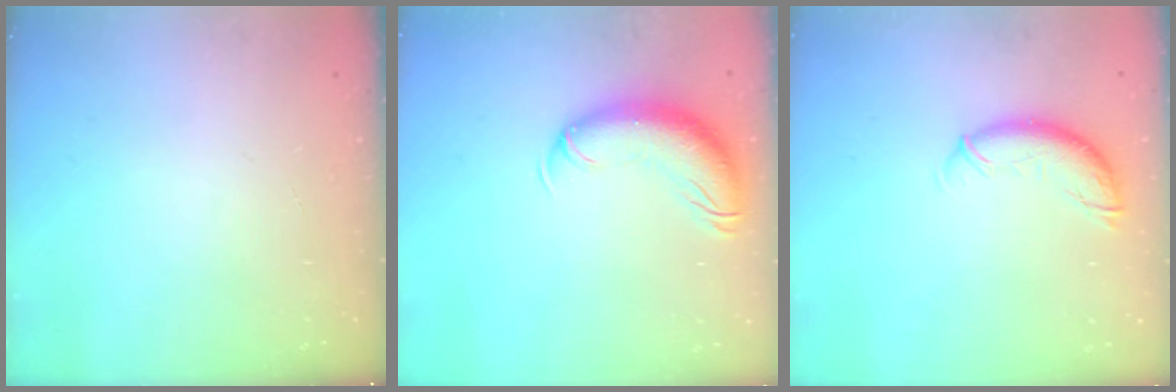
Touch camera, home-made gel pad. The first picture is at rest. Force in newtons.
{"total": 12.9, "press": 12.6, "slide": 3.0}
{"total": 9.7, "press": 9.7, "slide": 0.7}